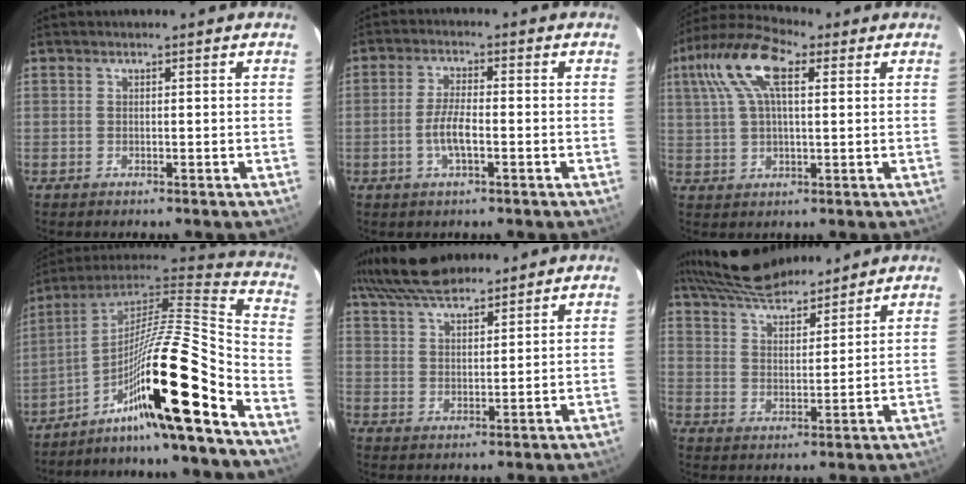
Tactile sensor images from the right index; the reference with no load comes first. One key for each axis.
{"total": 5.1, "fx": -1.6, "fy": 1.4, "fz": 4.7, "tx": -0.098, "ty": 0.001, "tz": -0.031}
{"total": 12.8, "fx": 4.8, "fy": 5.3, "fz": 10.6, "tx": -0.214, "ty": 0.034, "tz": 0.081}
{"total": 21.4, "fx": -13.9, "fy": 0.2, "fz": 16.2, "tx": -0.261, "ty": -0.023, "tz": -0.258}
{"total": 11.9, "fx": 10.3, "fy": 3.0, "fz": 5.1, "tx": -0.104, "ty": 0.032, "tz": 0.181}
{"total": 14.1, "fx": 12.7, "fy": 3.0, "fz": 5.2, "tx": -0.104, "ty": 0.028, "tz": 0.210}